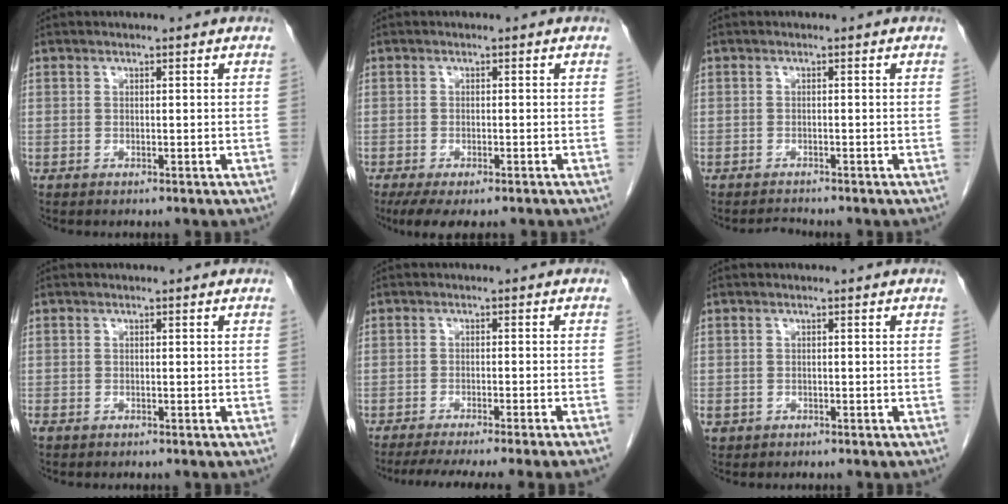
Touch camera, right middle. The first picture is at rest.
{"total": 6.3, "force": [-4.6, 2.0, 3.9], "torque": [-0.054, -0.012, -0.070]}
{"total": 1.1, "force": [-1.0, 0.0, -0.2], "torque": [0.001, -0.007, -0.015]}
{"total": 0.8, "force": [-0.6, 0.5, 0.4], "torque": [-0.011, -0.001, -0.009]}
{"total": 12.0, "force": [-10.2, -1.3, 6.2], "torque": [-0.062, -0.024, -0.142]}
{"total": 1.6, "force": [-0.8, 1.3, 0.5], "torque": [-0.011, 0.001, -0.008]}